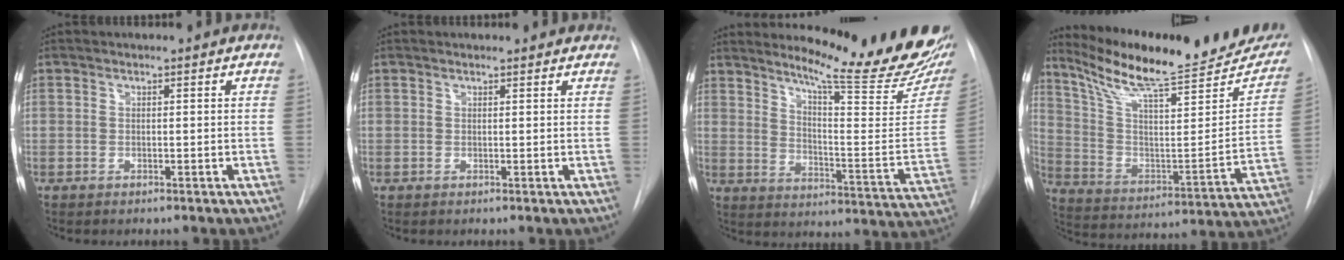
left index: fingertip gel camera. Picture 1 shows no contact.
{"total": 3.2, "force": [3.0, 0.8, 0.7], "torque": [-0.012, 0.013, 0.028]}
{"total": 21.8, "force": [19.0, 0.7, 10.6], "torque": [-0.152, -0.107, 0.245]}
{"total": 26.2, "force": [22.2, 4.5, 13.1], "torque": [-0.211, -0.037, 0.323]}